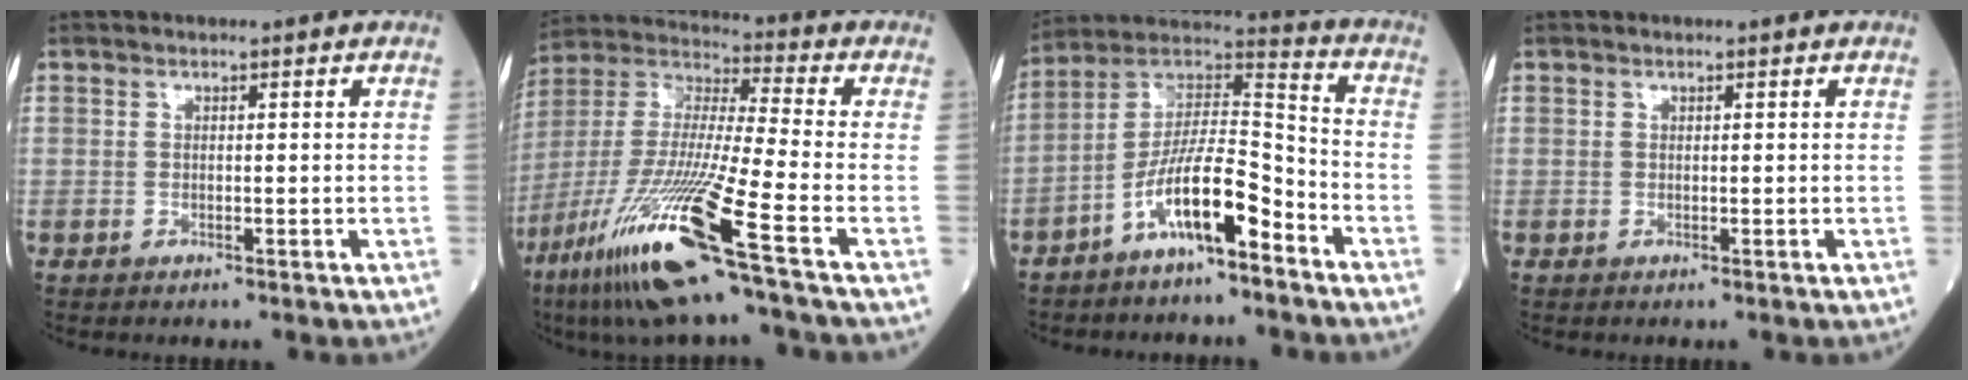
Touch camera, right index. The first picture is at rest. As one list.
[{"total": 20.5, "force": [-11.2, -0.5, 17.1], "torque": [-0.387, -0.062, -0.218]}, {"total": 12.2, "force": [-6.7, 2.3, 9.9], "torque": [-0.186, 0.015, -0.124]}, {"total": 0.0}]